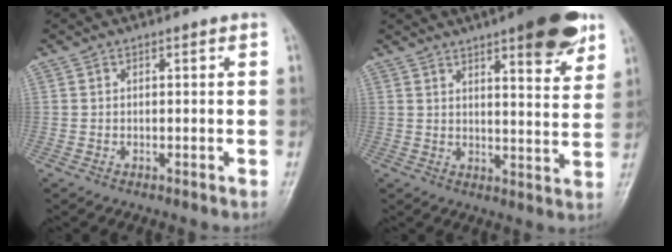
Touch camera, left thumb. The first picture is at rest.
{"total": 14.0, "force": [8.5, 3.6, 10.5], "torque": [-0.112, -0.039, 0.114]}